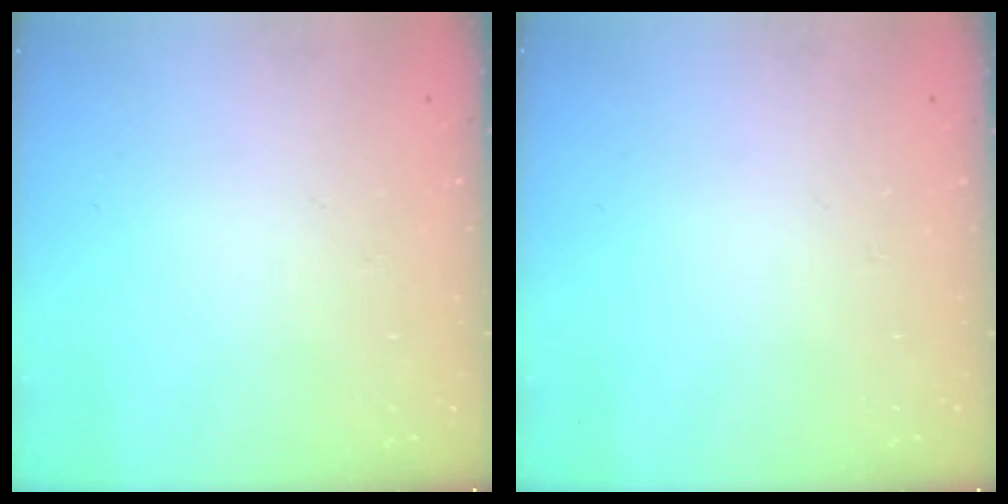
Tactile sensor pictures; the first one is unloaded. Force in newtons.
{"total": 0.0}